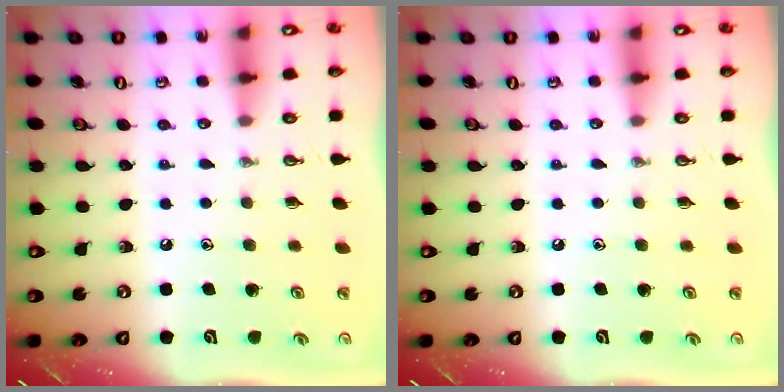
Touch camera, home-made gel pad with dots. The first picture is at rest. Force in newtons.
{"total": 0.0}